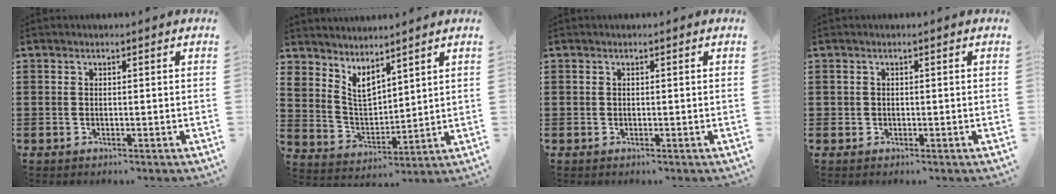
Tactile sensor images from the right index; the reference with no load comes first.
{"total": 4.8, "force": [4.2, 1.7, 1.4], "torque": [-0.046, -0.017, 0.078]}
{"total": 0.0}
{"total": 0.7, "force": [0.0, 0.7, 0.0], "torque": [-0.002, 0.006, -0.001]}